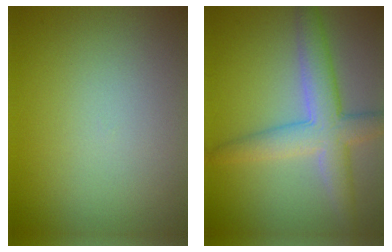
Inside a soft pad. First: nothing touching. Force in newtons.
{"total": 5.3, "press": 5.3, "slide": 0.1}